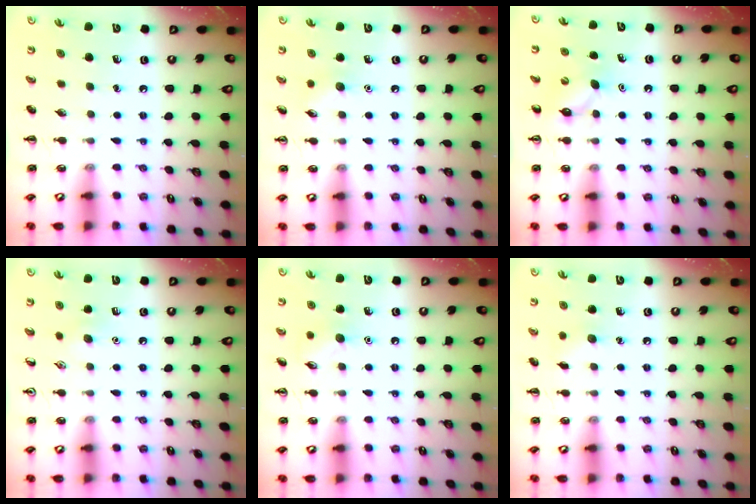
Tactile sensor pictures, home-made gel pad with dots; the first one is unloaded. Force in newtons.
{"total": 5.6, "press": 5.4, "slide": 1.5}
{"total": 5.9, "press": 5.8, "slide": 1.1}
{"total": 5.3, "press": 5.0, "slide": 1.6}
{"total": 7.0, "press": 6.8, "slide": 1.6}
{"total": 5.4, "press": 5.2, "slide": 1.4}